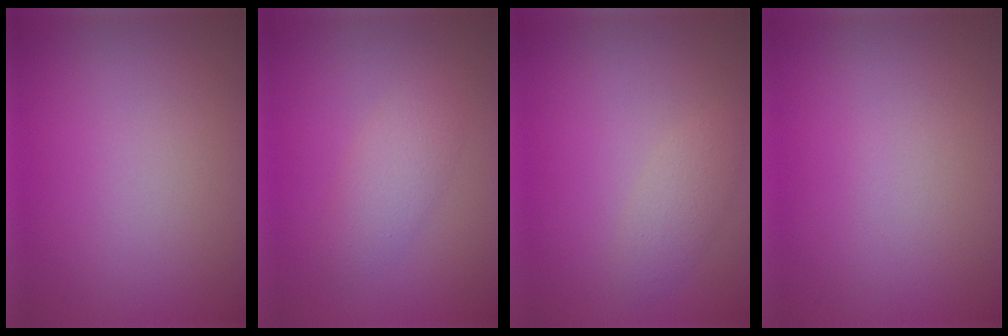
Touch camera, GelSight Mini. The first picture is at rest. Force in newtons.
{"total": 2.2, "press": 2.2, "slide": 0.1}
{"total": 1.6, "press": 1.6, "slide": 0.1}
{"total": 0.0}